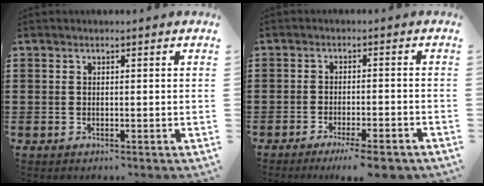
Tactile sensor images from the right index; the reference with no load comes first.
{"total": 4.2, "force": [-3.5, 0.0, 2.4], "torque": [-0.039, -0.008, -0.064]}